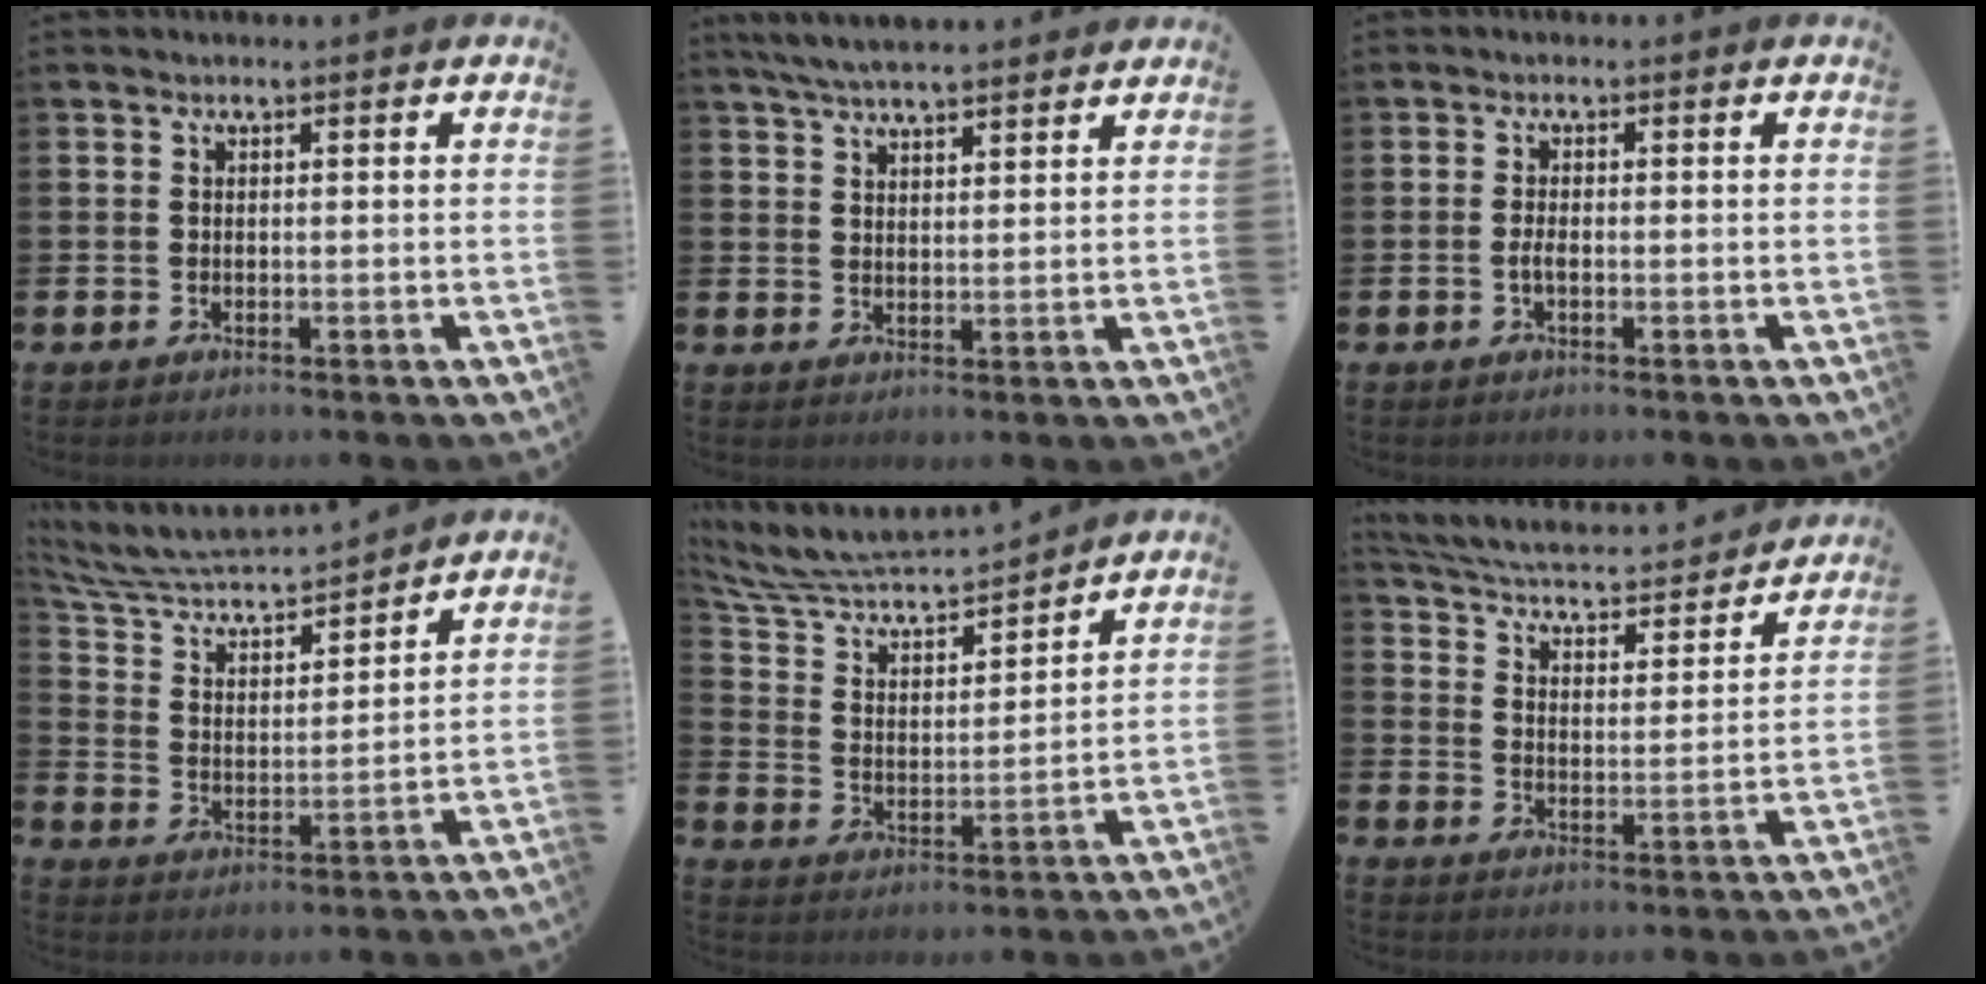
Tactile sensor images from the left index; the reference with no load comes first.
{"total": 5.4, "force": [5.0, 0.7, 1.7], "torque": [-0.053, -0.011, 0.095]}
{"total": 1.4, "force": [-0.5, 0.5, 1.2], "torque": [-0.024, 0.001, -0.009]}
{"total": 6.1, "force": [5.9, 1.2, 1.0], "torque": [-0.055, -0.050, 0.096]}
{"total": 7.4, "force": [7.1, 1.3, 1.3], "torque": [-0.065, -0.057, 0.122]}
{"total": 4.4, "force": [4.1, 0.9, 1.3], "torque": [-0.051, -0.039, 0.061]}